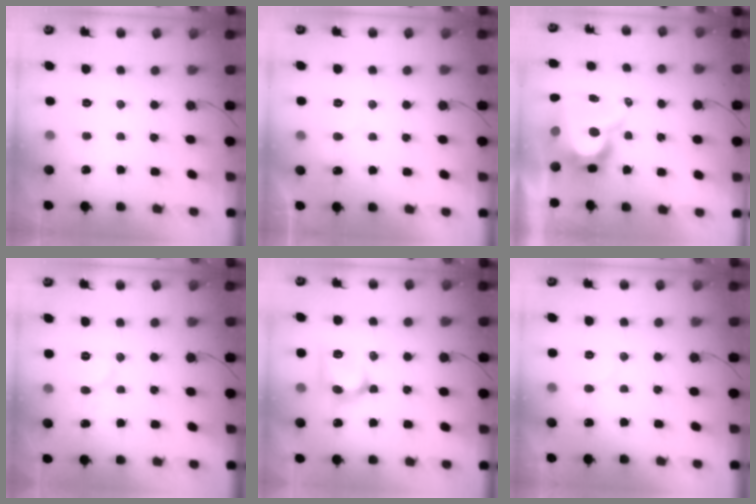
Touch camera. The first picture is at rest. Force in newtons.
{"total": 5.4, "press": 5.4, "slide": 0.2}
{"total": 11.8, "press": 11.8, "slide": 1.0}
{"total": 6.7, "press": 6.7, "slide": 0.7}
{"total": 11.0, "press": 11.0, "slide": 0.7}
{"total": 5.3, "press": 5.3, "slide": 0.5}